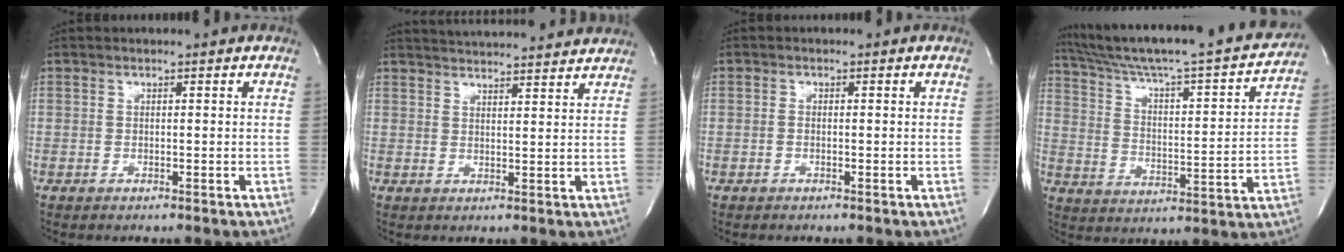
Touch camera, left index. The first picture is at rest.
{"total": 15.1, "force": [14.4, 1.2, 4.4], "torque": [-0.073, 0.023, 0.193]}
{"total": 0.5, "force": [-0.4, 0.2, 0.2], "torque": [-0.007, -0.005, -0.008]}
{"total": 25.2, "force": [22.5, 2.0, 11.2], "torque": [-0.184, -0.037, 0.313]}